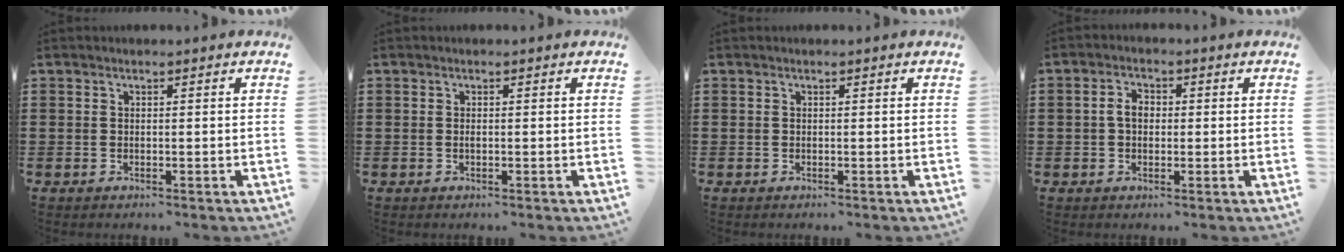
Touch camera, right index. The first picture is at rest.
{"total": 0.6, "force": [-0.1, 0.2, 0.6], "torque": [-0.013, -0.003, -0.001]}
{"total": 0.0}
{"total": 3.0, "force": [0.0, 2.0, 2.2], "torque": [-0.047, 0.008, -0.003]}